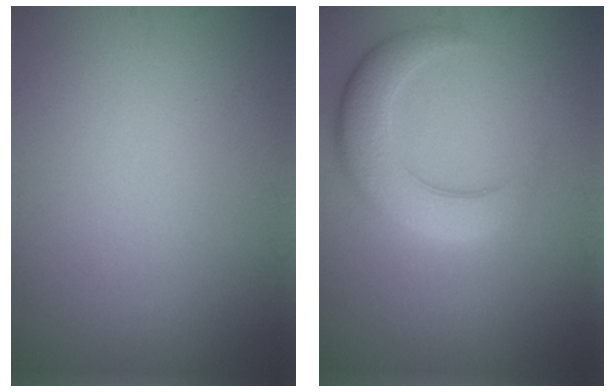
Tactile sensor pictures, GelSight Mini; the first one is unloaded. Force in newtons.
{"total": 5.3, "press": 5.3, "slide": 0.4}